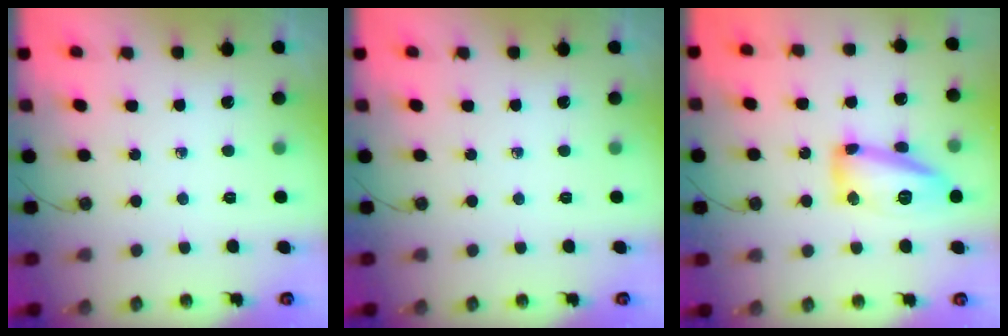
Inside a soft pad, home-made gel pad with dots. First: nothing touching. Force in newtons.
{"total": 0.0}
{"total": 14.6, "press": 14.5, "slide": 0.7}